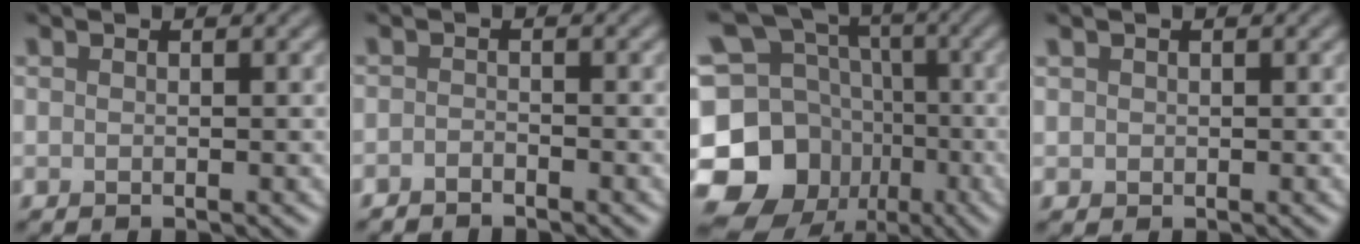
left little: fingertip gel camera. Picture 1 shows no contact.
{"total": 1.1, "force": [-1.1, 0.3, 0.2], "torque": [-0.002, 0.001, -0.024]}
{"total": 14.1, "force": [-5.1, 11.8, 5.8], "torque": [-0.146, -0.003, -0.089]}
{"total": 0.7, "force": [0.2, 0.7, 0.1], "torque": [0.003, 0.000, 0.003]}